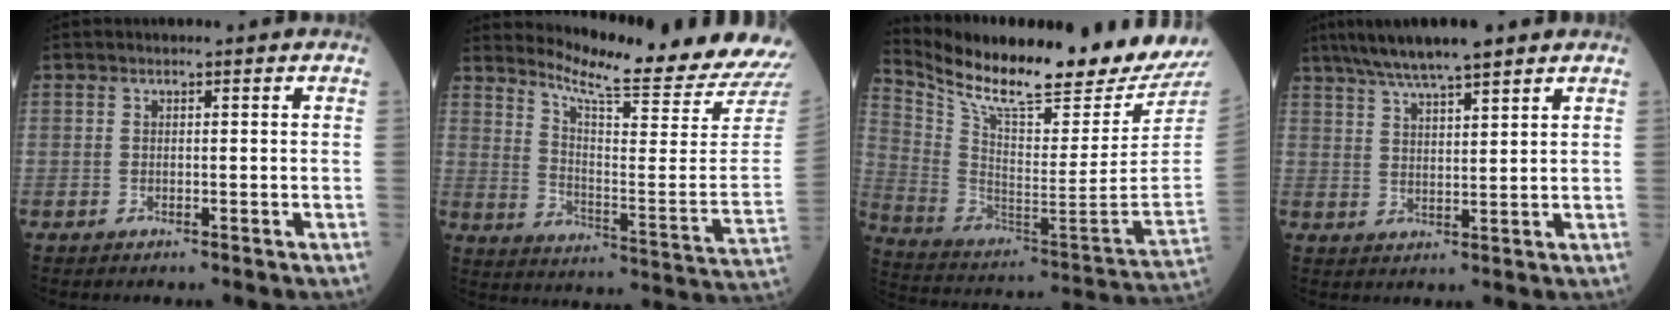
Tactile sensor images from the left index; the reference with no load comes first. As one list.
[{"total": 19.3, "force": [18.5, -2.2, 5.0], "torque": [-0.102, -0.132, 0.242]}, {"total": 24.5, "force": [22.0, 0.8, 10.7], "torque": [-0.208, -0.092, 0.338]}, {"total": 9.7, "force": [7.7, 0.8, 5.8], "torque": [-0.102, 0.029, 0.132]}]